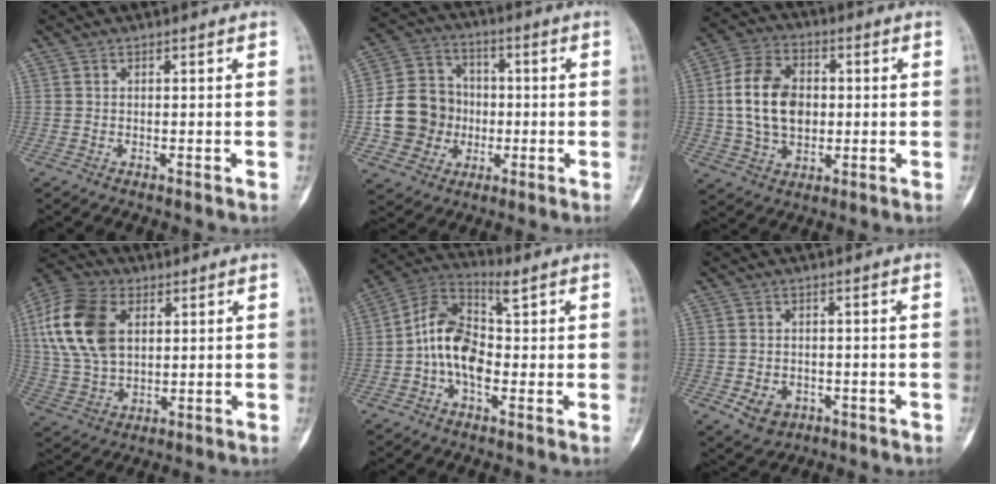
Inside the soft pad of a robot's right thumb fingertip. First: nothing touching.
{"total": 14.0, "force": [-1.8, 12.8, 5.5], "torque": [-0.076, 0.029, -0.029]}
{"total": 14.1, "force": [0.6, 10.0, 10.0], "torque": [-0.165, 0.014, 0.012]}
{"total": 16.5, "force": [4.3, 10.7, 11.8], "torque": [-0.235, 0.003, 0.081]}
{"total": 10.8, "force": [0.1, 6.4, 8.6], "torque": [-0.162, 0.032, -0.004]}
{"total": 5.0, "force": [-1.8, 4.0, 2.4], "torque": [-0.029, 0.009, -0.018]}